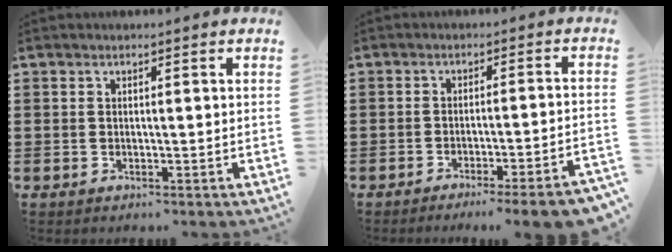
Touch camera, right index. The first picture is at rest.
{"total": 4.4, "force": [-3.5, -0.4, 2.6], "torque": [-0.040, -0.015, -0.064]}